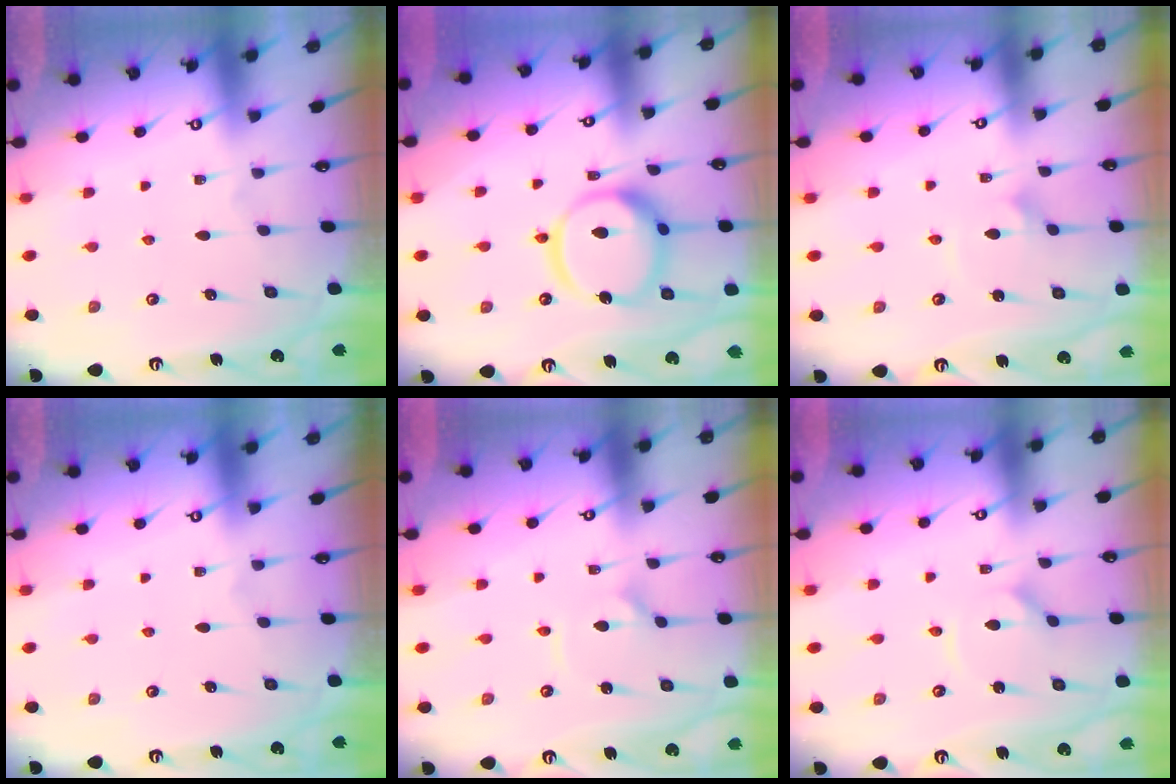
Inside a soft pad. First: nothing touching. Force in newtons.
{"total": 15.6, "press": 15.5, "slide": 1.8}
{"total": 2.7, "press": 2.7, "slide": 0.2}
{"total": 0.0}
{"total": 2.9, "press": 2.8, "slide": 0.4}
{"total": 1.8, "press": 1.8, "slide": 0.3}